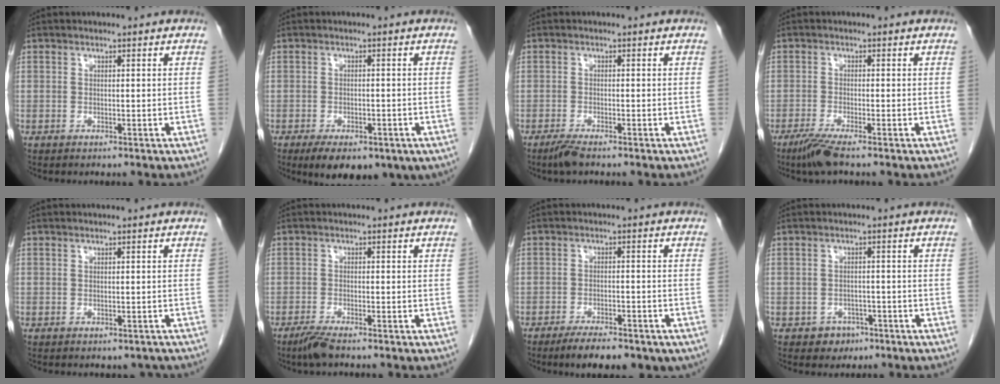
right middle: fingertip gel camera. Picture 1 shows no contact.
{"total": 10.7, "force": [-6.4, 4.9, 7.1], "torque": [-0.103, -0.011, -0.084]}
{"total": 2.2, "force": [-1.8, 0.1, 1.3], "torque": [-0.036, -0.007, -0.035]}
{"total": 3.9, "force": [-2.8, -0.1, 2.6], "torque": [-0.057, -0.012, -0.058]}
{"total": 1.4, "force": [-1.2, 0.8, 0.2], "torque": [-0.002, -0.001, -0.015]}
{"total": 2.9, "force": [-2.3, 0.2, 1.7], "torque": [-0.043, -0.008, -0.046]}
{"total": 8.7, "force": [-6.2, 2.9, 5.3], "torque": [-0.069, -0.006, -0.086]}
{"total": 2.7, "force": [-1.6, 2.2, 0.4], "torque": [-0.004, 0.011, -0.016]}